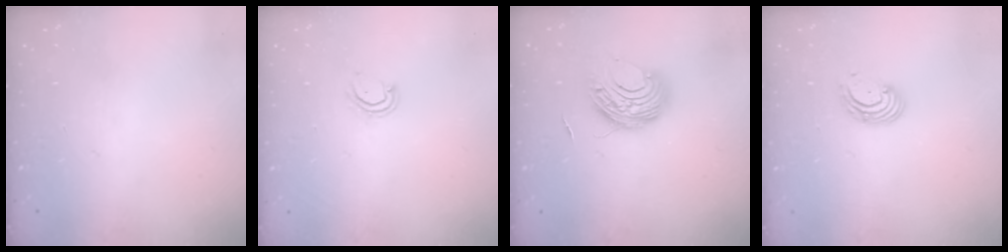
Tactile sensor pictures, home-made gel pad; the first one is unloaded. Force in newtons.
{"total": 3.9, "press": 3.9, "slide": 0.4}
{"total": 9.1, "press": 9.1, "slide": 0.5}
{"total": 2.8, "press": 2.8, "slide": 0.2}